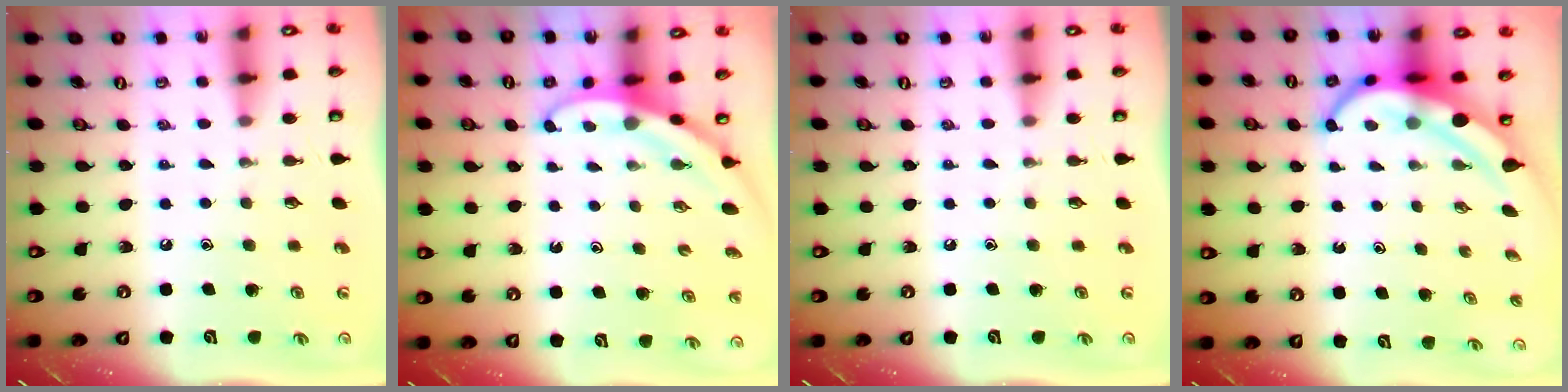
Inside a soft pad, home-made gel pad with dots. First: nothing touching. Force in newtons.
{"total": 3.4, "press": 3.4, "slide": 0.1}
{"total": 0.0}
{"total": 7.0, "press": 6.9, "slide": 1.1}